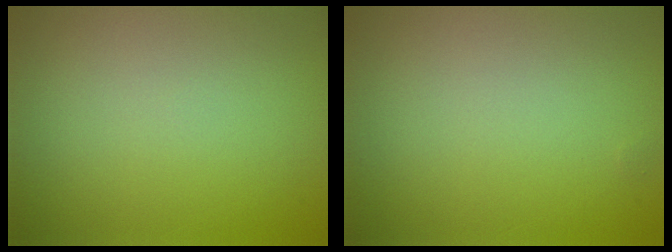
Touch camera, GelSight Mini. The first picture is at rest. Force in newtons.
{"total": 0.0}